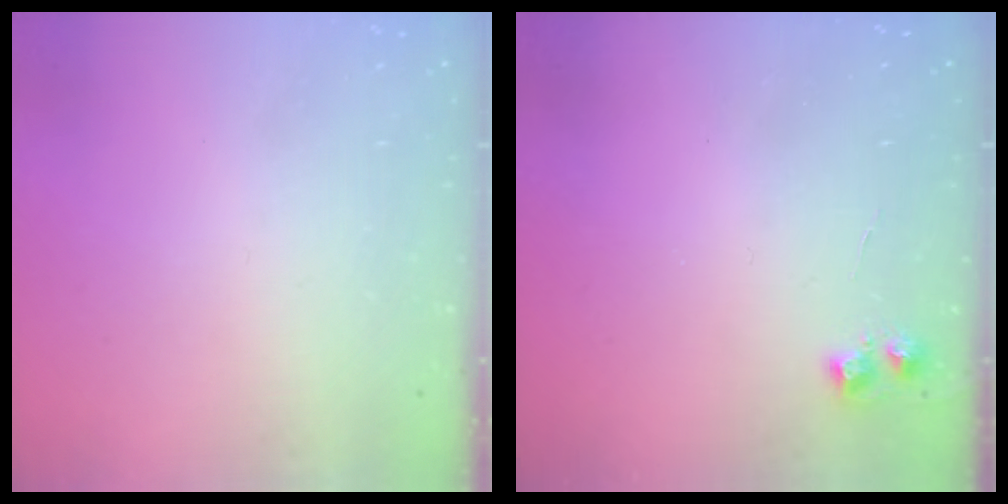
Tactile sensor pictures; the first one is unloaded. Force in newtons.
{"total": 5.2, "press": 5.1, "slide": 0.5}